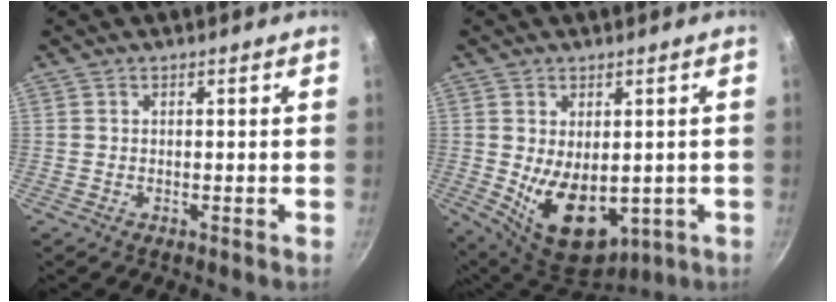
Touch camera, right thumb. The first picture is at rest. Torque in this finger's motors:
{"motor_torque": [-0.24, 1.16, 0.88, 0.70, 0.37]}